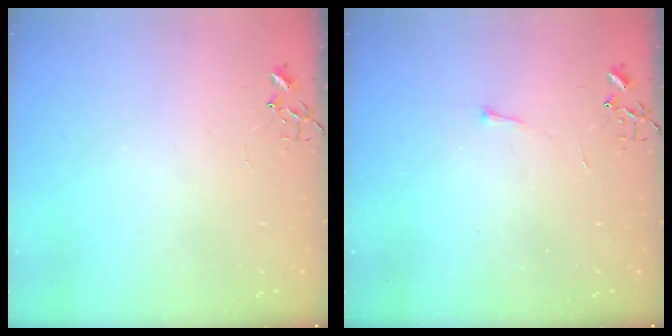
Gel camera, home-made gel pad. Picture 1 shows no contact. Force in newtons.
{"total": 2.9, "press": 2.9, "slide": 0.4}